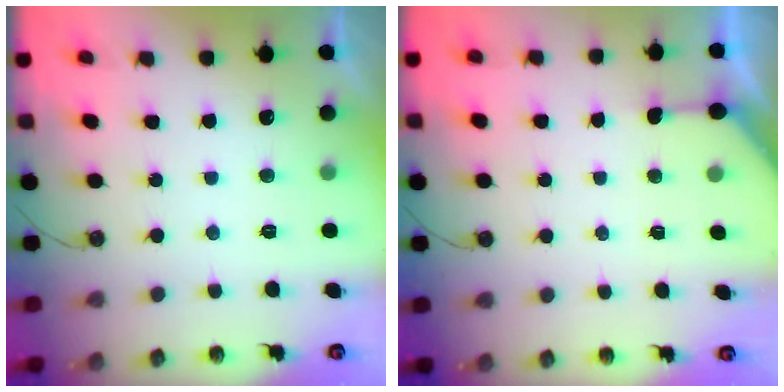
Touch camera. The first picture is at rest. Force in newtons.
{"total": 2.7, "press": 2.7, "slide": 0.4}